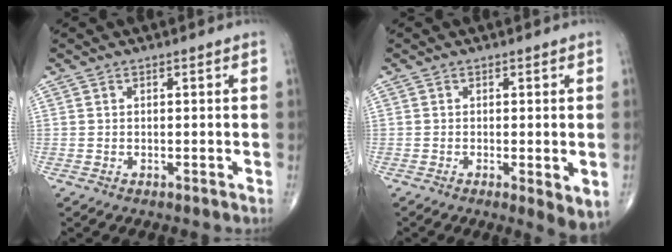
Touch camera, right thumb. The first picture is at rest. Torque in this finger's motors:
{"motor_torque": [-0.28, 0.20, -0.03, -0.28, -0.02]}